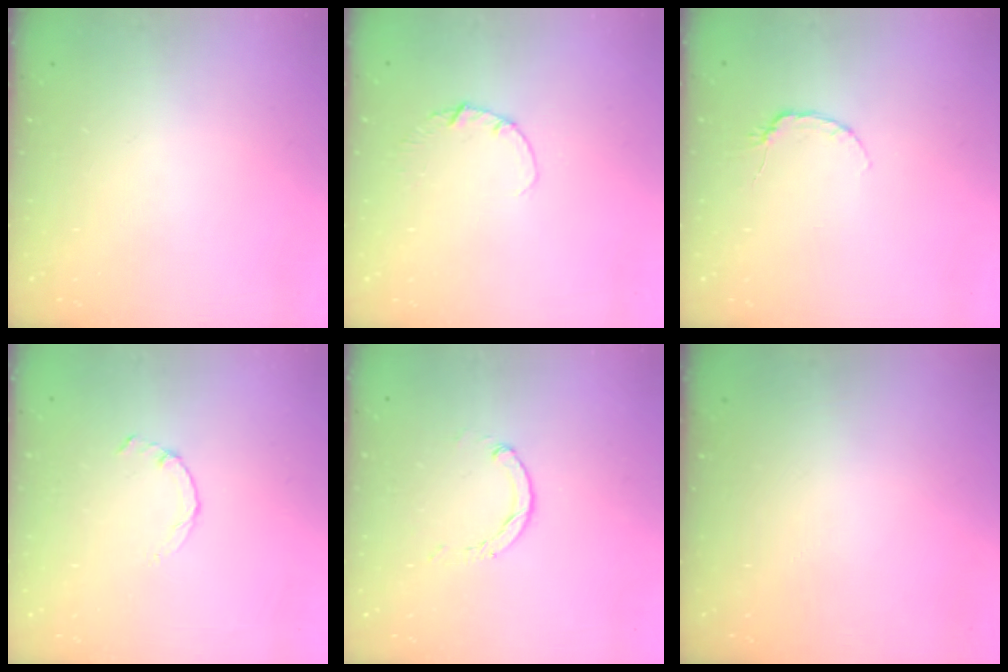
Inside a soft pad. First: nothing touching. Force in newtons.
{"total": 1.1, "press": 1.1, "slide": 0.1}
{"total": 4.0, "press": 4.0, "slide": 0.5}
{"total": 0.8, "press": 0.7, "slide": 0.2}
{"total": 0.8, "press": 0.8, "slide": 0.2}
{"total": 0.0}